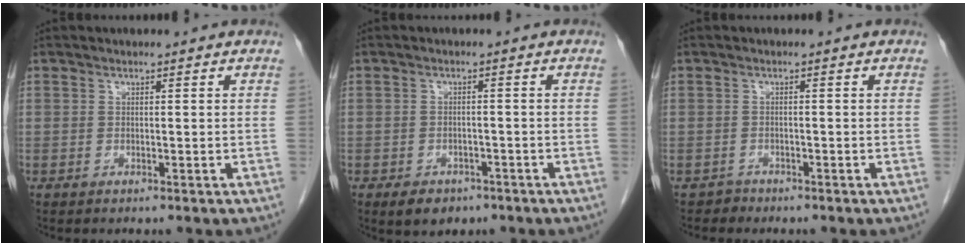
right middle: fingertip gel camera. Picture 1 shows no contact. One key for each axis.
{"total": 4.4, "fx": -3.0, "fy": 2.8, "fz": 1.8, "tx": -0.027, "ty": 0.000, "tz": -0.037}
{"total": 1.1, "fx": -0.9, "fy": 0.5, "fz": -0.5, "tx": 0.006, "ty": 0.001, "tz": -0.019}